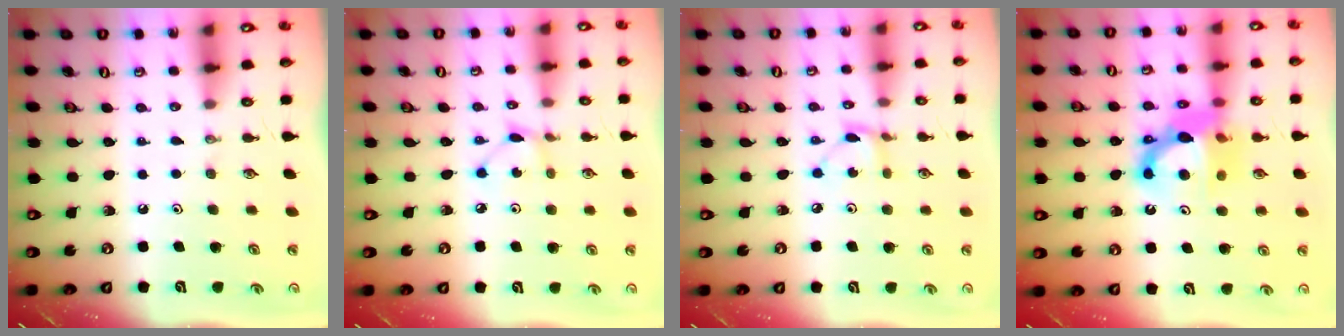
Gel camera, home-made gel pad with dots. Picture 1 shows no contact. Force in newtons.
{"total": 2.6, "press": 2.6, "slide": 0.0}
{"total": 2.8, "press": 2.8, "slide": 0.1}
{"total": 12.0, "press": 12.0, "slide": 1.1}